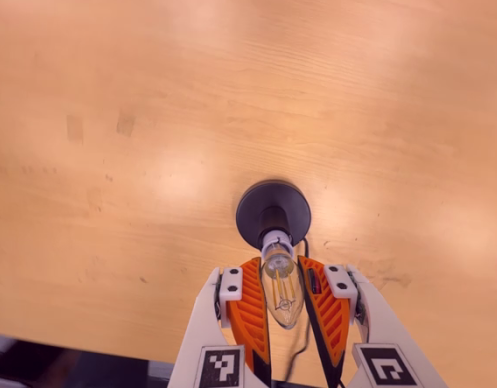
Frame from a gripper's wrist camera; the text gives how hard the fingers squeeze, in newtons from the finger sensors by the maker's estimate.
{"total": 13.1, "left": 12.5, "right": 13.7}